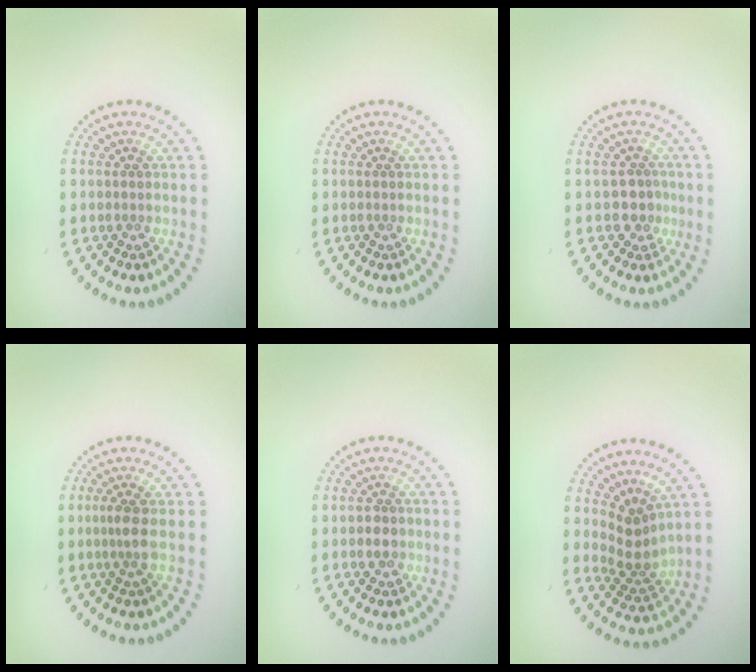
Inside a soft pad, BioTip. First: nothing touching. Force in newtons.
{"total": 0.0}
{"total": 1.9, "press": 1.6, "slide": 1.1}
{"total": 1.7, "press": 1.3, "slide": 1.1}
{"total": 1.2, "press": 1.2, "slide": 0.2}
{"total": 2.9, "press": 2.0, "slide": 2.1}